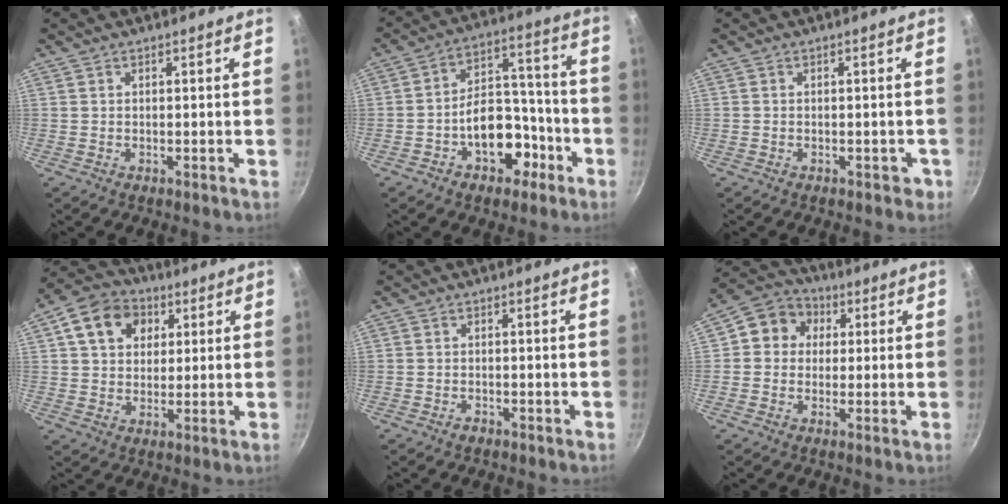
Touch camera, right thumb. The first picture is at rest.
{"total": 13.1, "force": [-5.6, 8.6, 8.1], "torque": [-0.076, 0.070, -0.078]}
{"total": 2.0, "force": [-0.9, 1.4, 1.0], "torque": [0.004, 0.017, -0.003]}
{"total": 11.5, "force": [4.0, 8.9, 6.0], "torque": [-0.080, 0.005, 0.053]}
{"total": 1.2, "force": [-0.9, 0.7, 0.5], "torque": [-0.012, 0.009, -0.017]}
{"total": 8.5, "force": [1.7, 7.5, 3.4], "torque": [-0.025, 0.012, 0.006]}